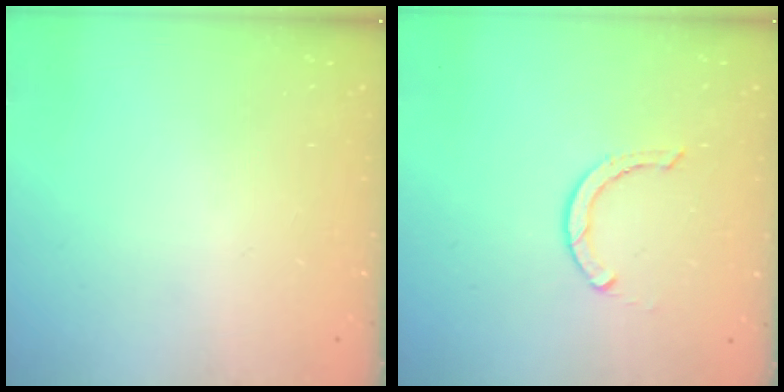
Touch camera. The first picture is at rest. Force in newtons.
{"total": 2.6, "press": 2.6, "slide": 0.1}